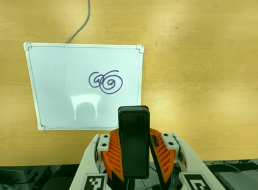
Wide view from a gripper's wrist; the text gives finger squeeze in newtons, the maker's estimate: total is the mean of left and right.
{"total": 8.2, "left": 6.8, "right": 9.7}